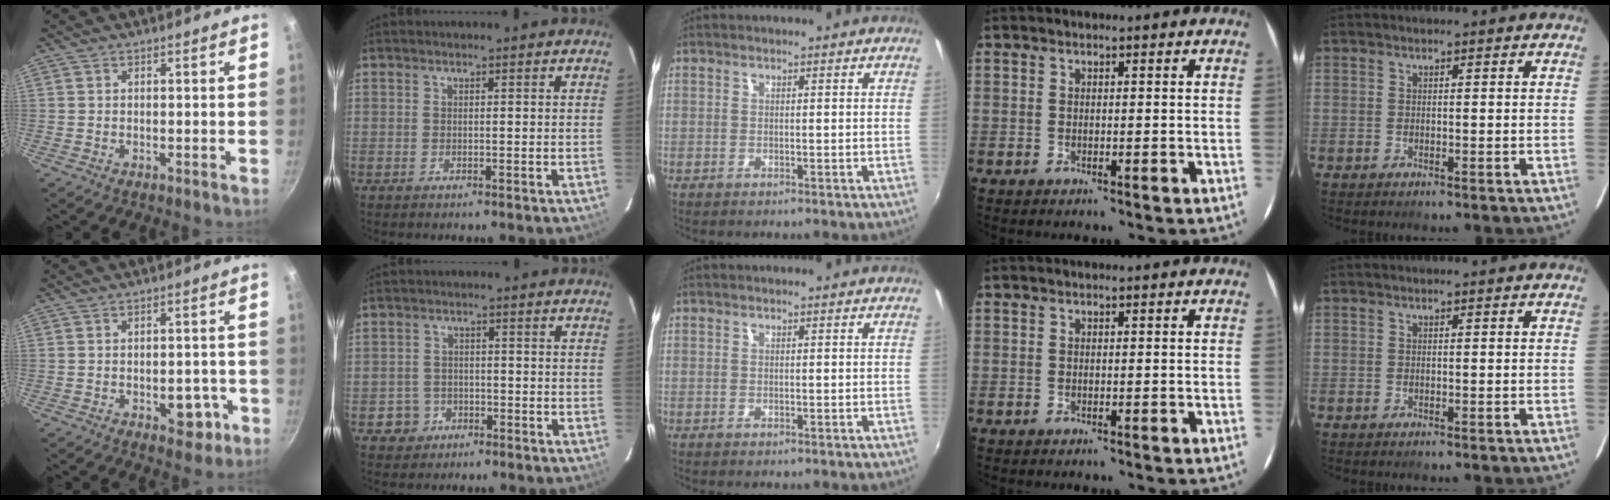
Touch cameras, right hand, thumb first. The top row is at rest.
{"thumb": {"total": 5.7, "force": [-2.0, 3.6, 4.0], "torque": [-0.022, 0.012, -0.017]}, "index": {"total": 4.1, "force": [-1.9, 3.6, 0.0], "torque": [-0.009, 0.017, -0.029]}}